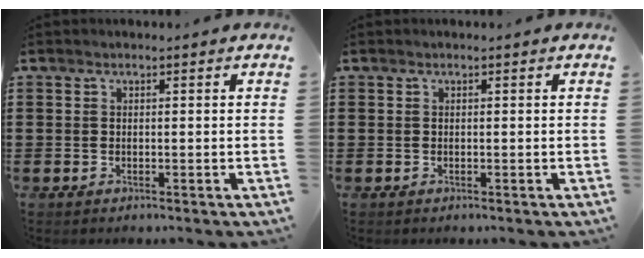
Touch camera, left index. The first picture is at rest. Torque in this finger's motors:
{"motor_torque": [-0.04, -0.03, 0.00, 0.00]}